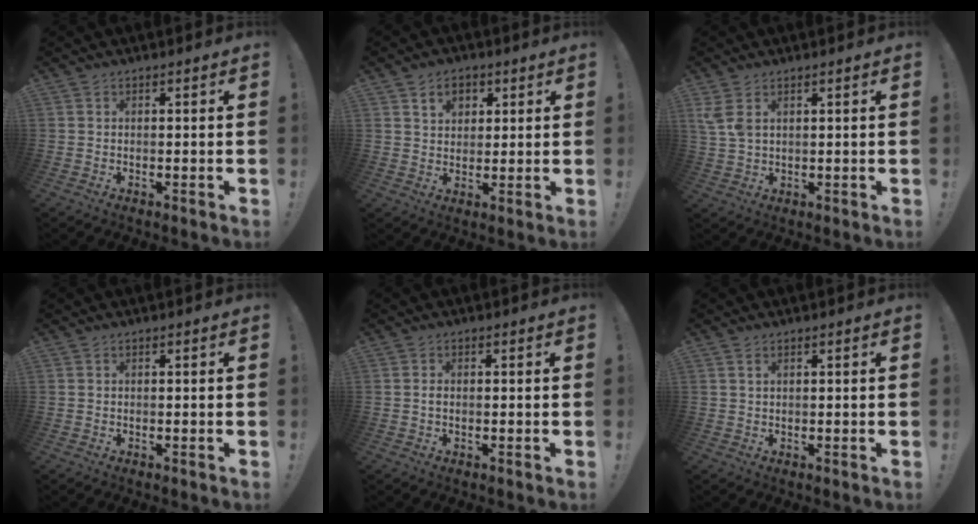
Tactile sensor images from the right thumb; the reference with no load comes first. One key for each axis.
{"total": 6.4, "fx": 3.1, "fy": 4.8, "fz": 2.8, "tx": -0.037, "ty": -0.010, "tz": 0.056}
{"total": 4.6, "fx": 2.2, "fy": 2.4, "fz": 3.3, "tx": -0.069, "ty": -0.011, "tz": 0.040}
{"total": 0.0}
{"total": 0.7, "fx": -0.1, "fy": 0.3, "fz": 0.6, "tx": -0.011, "ty": 0.001, "tz": -0.003}
{"total": 1.2, "fx": 0.7, "fy": 0.4, "fz": 0.9, "tx": -0.013, "ty": -0.001, "tz": 0.011}